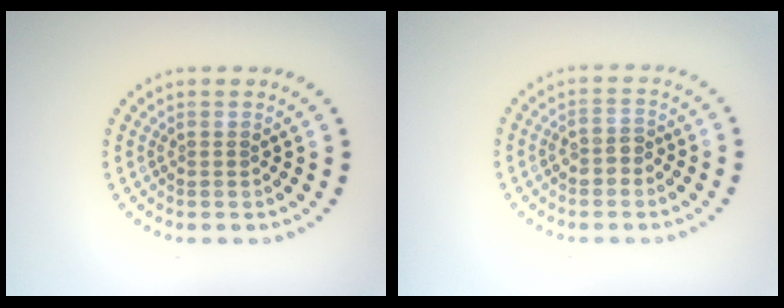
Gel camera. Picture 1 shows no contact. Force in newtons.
{"total": 1.6, "press": 1.5, "slide": 0.5}